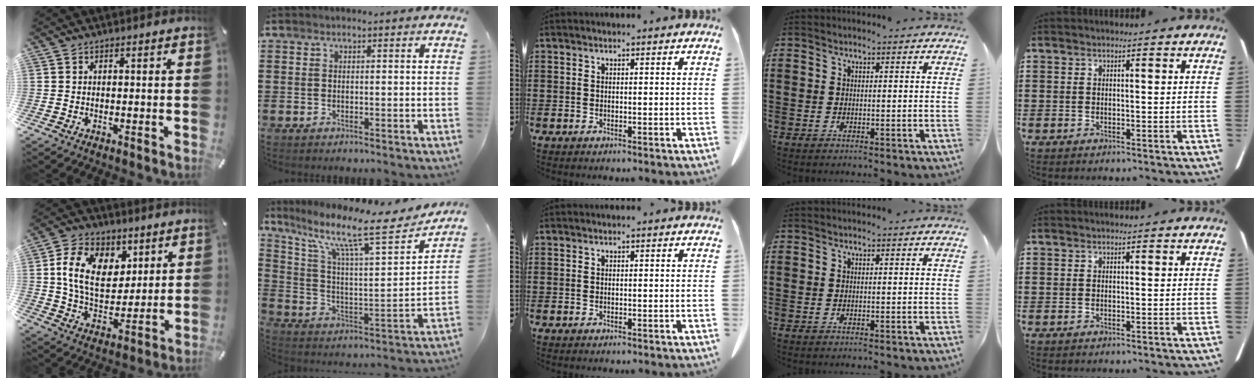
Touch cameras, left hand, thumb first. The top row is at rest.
{"thumb": {"total": 14.2, "force": [4.9, 10.1, 8.7], "torque": [-0.156, 0.002, 0.092]}, "index": {"total": 14.2, "force": [9.9, 2.7, 9.8], "torque": [-0.201, -0.052, 0.155]}}